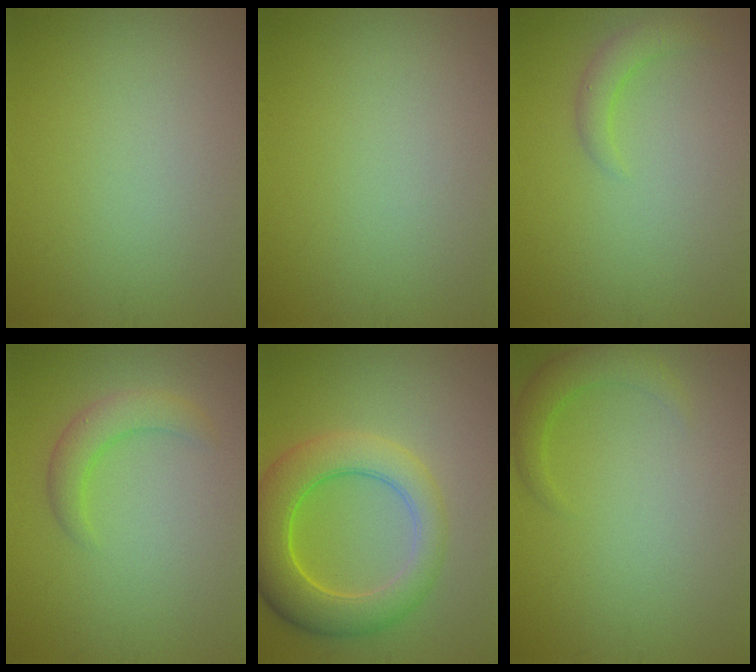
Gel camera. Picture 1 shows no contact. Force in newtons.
{"total": 0.0}
{"total": 1.8, "press": 1.8, "slide": 0.3}
{"total": 2.7, "press": 2.7, "slide": 0.1}
{"total": 7.4, "press": 7.4, "slide": 0.3}
{"total": 2.4, "press": 2.4, "slide": 0.2}